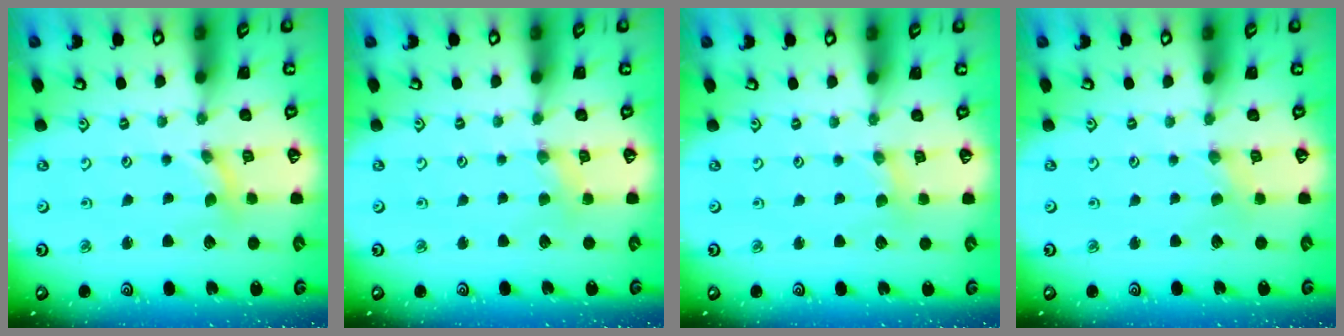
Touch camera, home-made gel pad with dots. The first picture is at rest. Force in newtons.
{"total": 2.0, "press": 1.9, "slide": 0.3}
{"total": 1.6, "press": 1.6, "slide": 0.3}
{"total": 0.0}